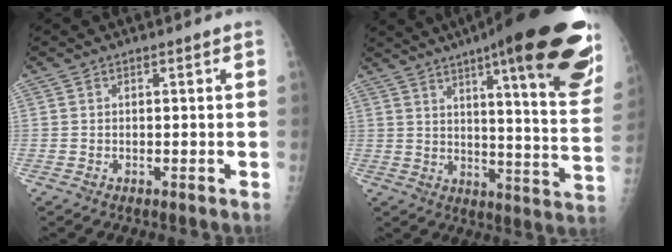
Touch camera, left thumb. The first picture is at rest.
{"total": 30.3, "force": [17.7, 5.8, 23.9], "torque": [-0.250, -0.050, 0.238]}